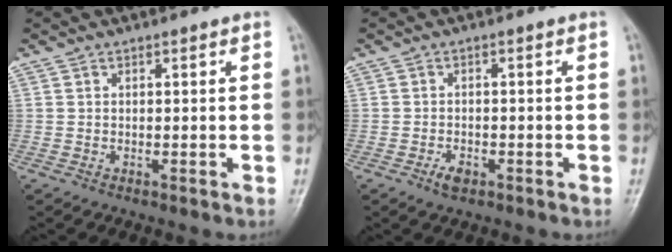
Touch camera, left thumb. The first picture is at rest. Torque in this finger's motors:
{"motor_torque": [0.00, 0.03, 0.51, 0.03, 0.00]}